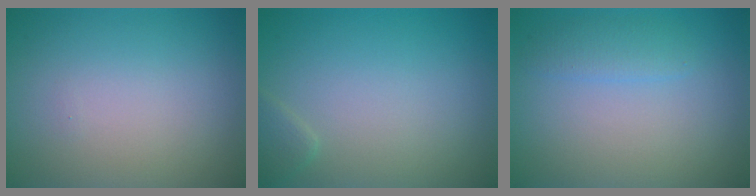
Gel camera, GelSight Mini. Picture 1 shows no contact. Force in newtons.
{"total": 1.1, "press": 1.1, "slide": 0.1}
{"total": 1.6, "press": 1.6, "slide": 0.2}